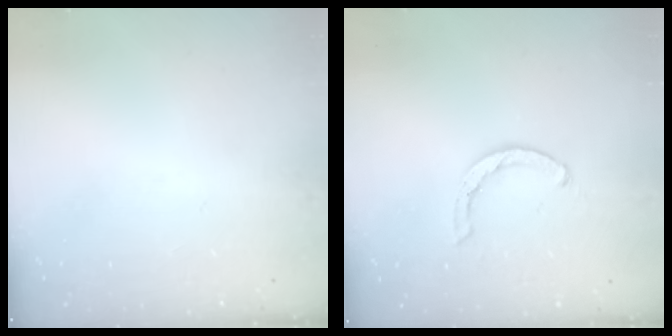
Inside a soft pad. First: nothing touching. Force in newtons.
{"total": 3.3, "press": 3.3, "slide": 0.3}